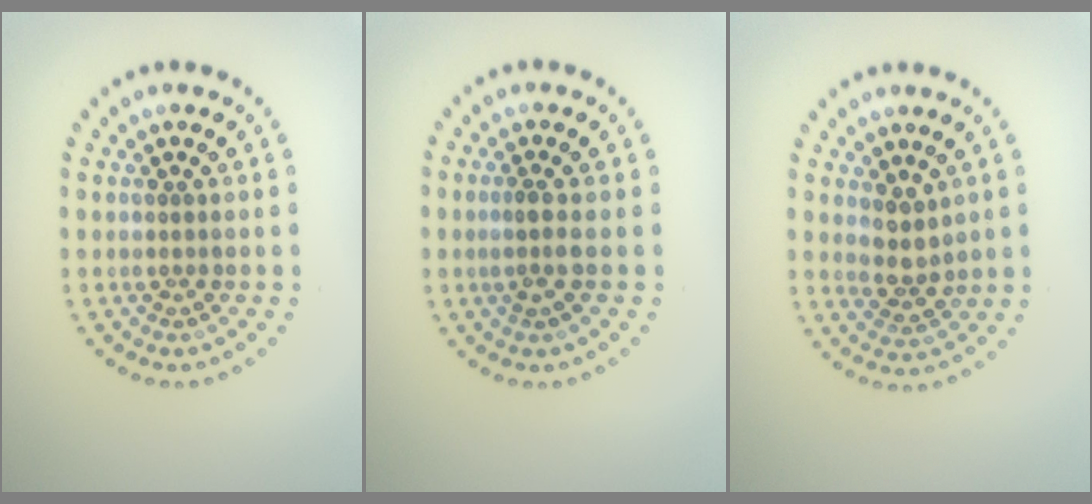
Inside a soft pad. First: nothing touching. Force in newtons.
{"total": 1.5, "press": 1.2, "slide": 0.9}
{"total": 2.3, "press": 2.0, "slide": 1.2}